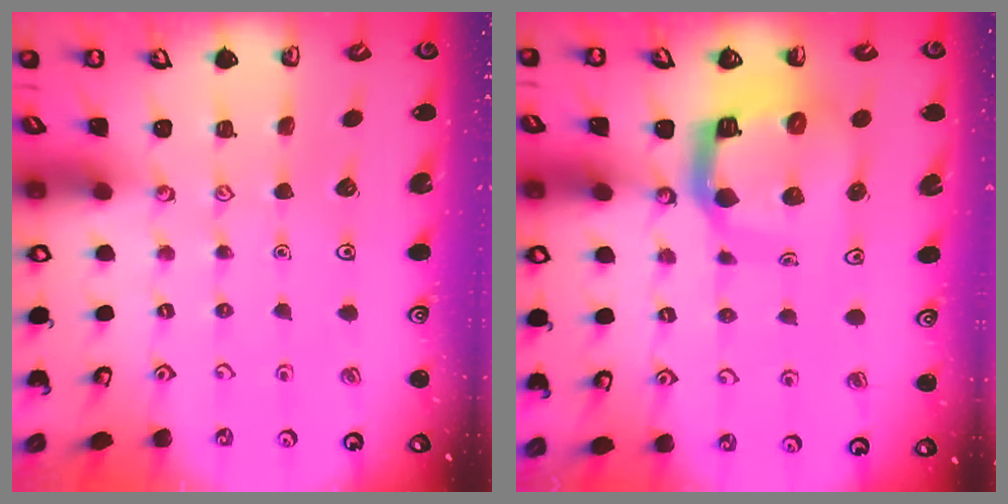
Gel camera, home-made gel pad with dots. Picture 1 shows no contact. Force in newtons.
{"total": 12.5, "press": 12.4, "slide": 1.5}